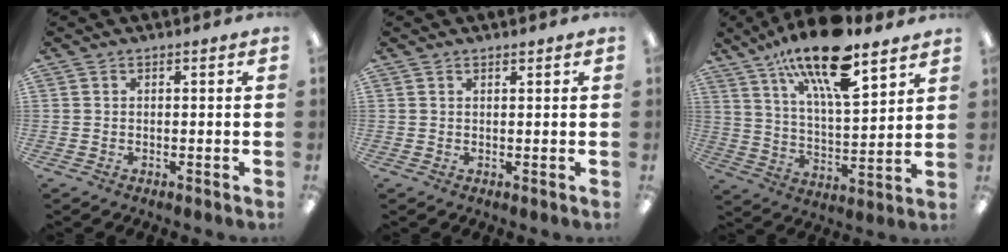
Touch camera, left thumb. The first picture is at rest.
{"total": 0.7, "force": [0.6, 0.1, 0.2], "torque": [-0.006, 0.000, 0.012]}
{"total": 20.1, "force": [14.2, 5.7, 13.0], "torque": [-0.224, -0.080, 0.235]}